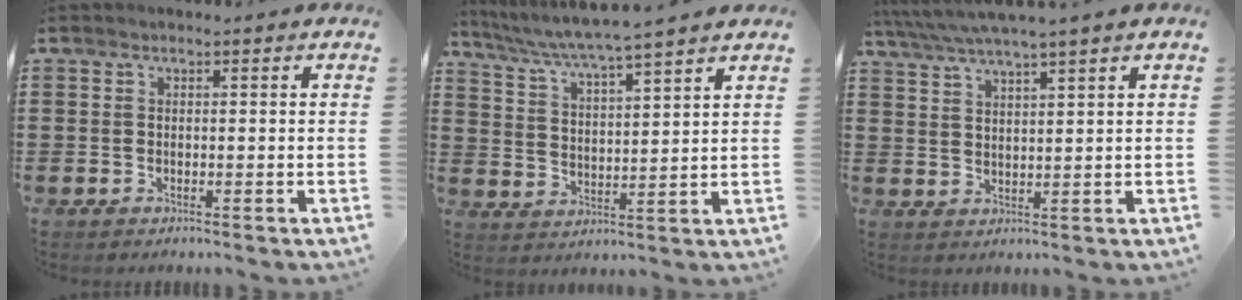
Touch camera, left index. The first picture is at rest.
{"total": 4.9, "force": [4.4, -0.8, 2.0], "torque": [-0.058, -0.032, 0.071]}
{"total": 4.2, "force": [3.5, -0.6, 2.2], "torque": [-0.052, -0.012, 0.061]}